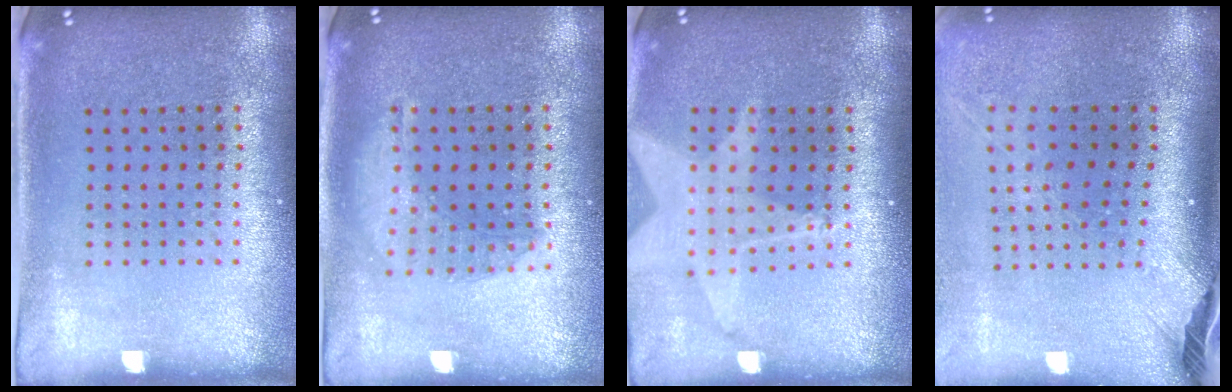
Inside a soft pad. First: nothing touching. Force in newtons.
{"total": 1.4, "press": 1.3, "slide": 0.5}
{"total": 2.0, "press": 1.6, "slide": 1.2}
{"total": 2.5, "press": 1.8, "slide": 1.7}